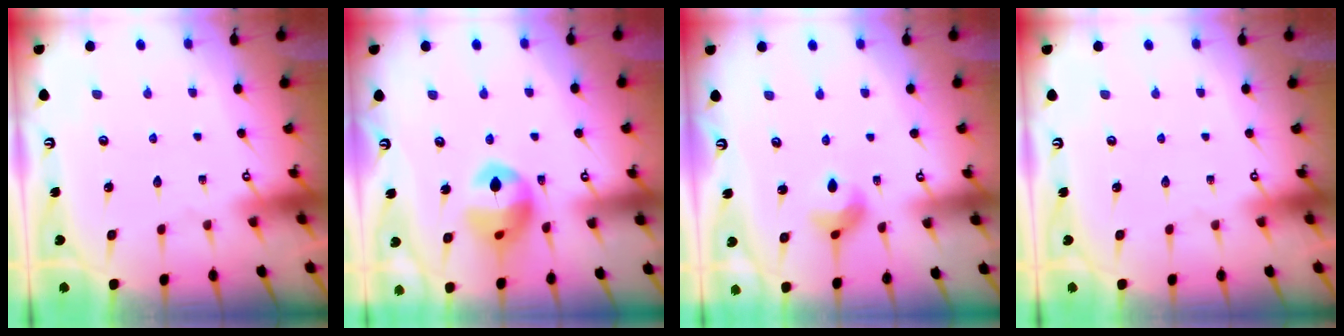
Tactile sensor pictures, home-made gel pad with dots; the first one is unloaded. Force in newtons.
{"total": 12.6, "press": 12.6, "slide": 1.2}
{"total": 6.3, "press": 6.3, "slide": 0.4}
{"total": 0.0}